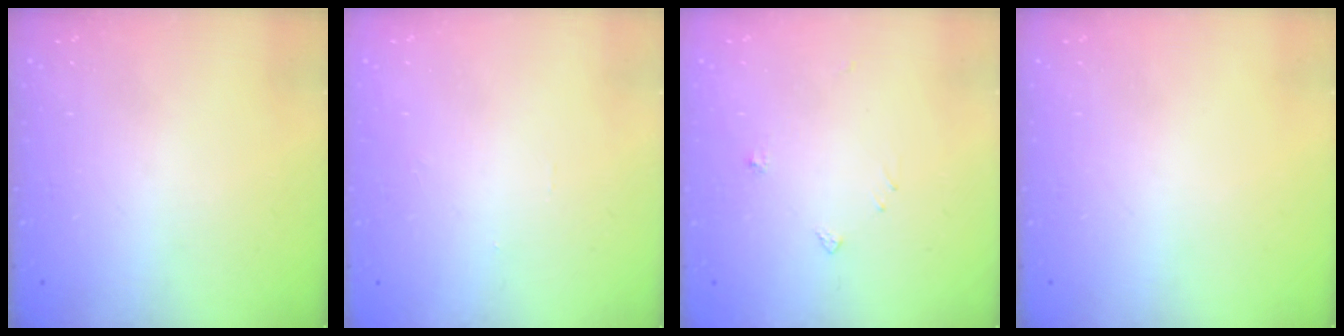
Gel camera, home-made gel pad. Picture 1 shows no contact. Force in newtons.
{"total": 0.0}
{"total": 4.2, "press": 4.2, "slide": 0.5}
{"total": 0.0}